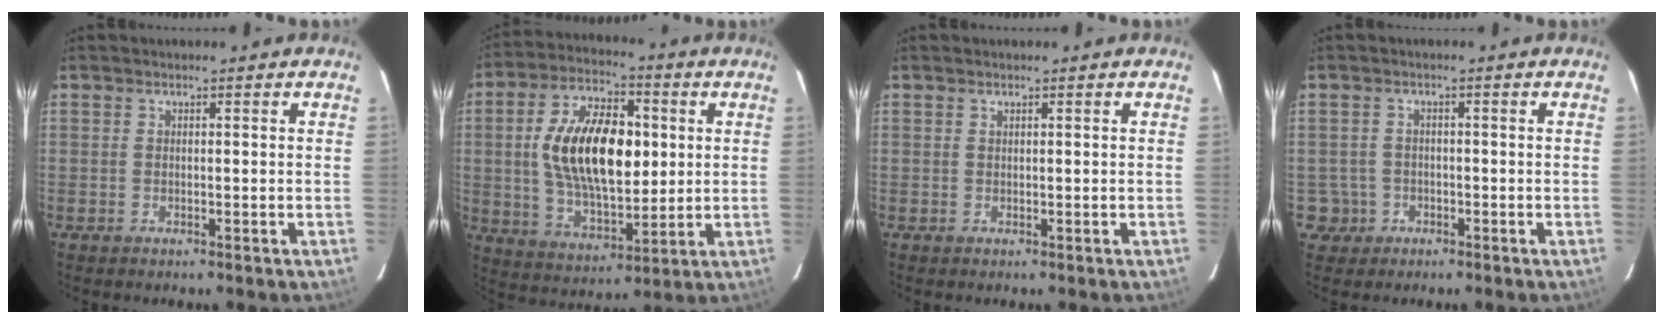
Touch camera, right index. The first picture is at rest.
{"total": 18.4, "force": [2.2, 9.6, 15.6], "torque": [-0.284, 0.019, 0.046]}
{"total": 0.0}
{"total": 3.7, "force": [-1.2, 3.5, 0.0], "torque": [-0.005, 0.017, -0.018]}